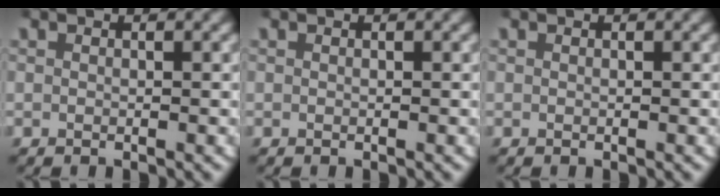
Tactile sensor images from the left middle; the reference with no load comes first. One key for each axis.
{"total": 0.0}
{"total": 0.0}